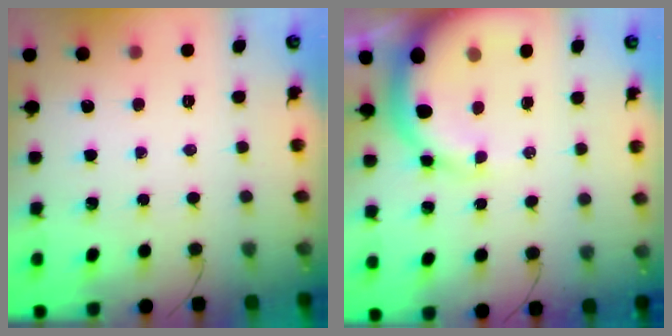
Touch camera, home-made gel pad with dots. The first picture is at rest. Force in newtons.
{"total": 11.0, "press": 10.7, "slide": 2.4}